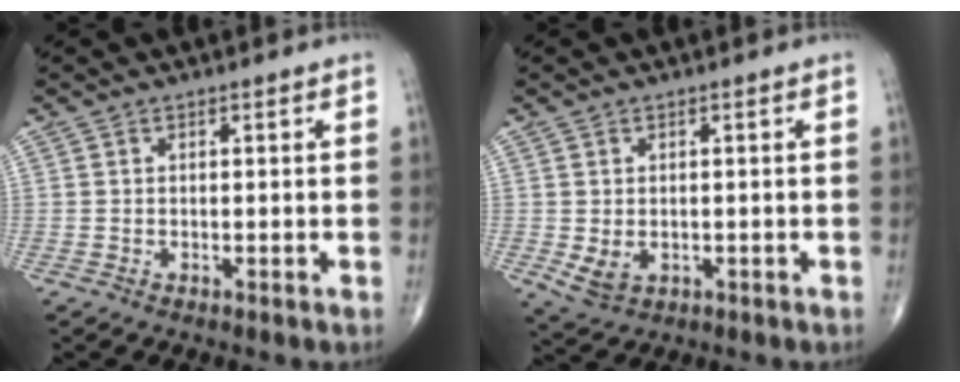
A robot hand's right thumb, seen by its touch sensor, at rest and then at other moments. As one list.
[{"total": 3.9, "force": [-0.5, 2.8, 2.7], "torque": [-0.045, -0.008, 0.004]}]